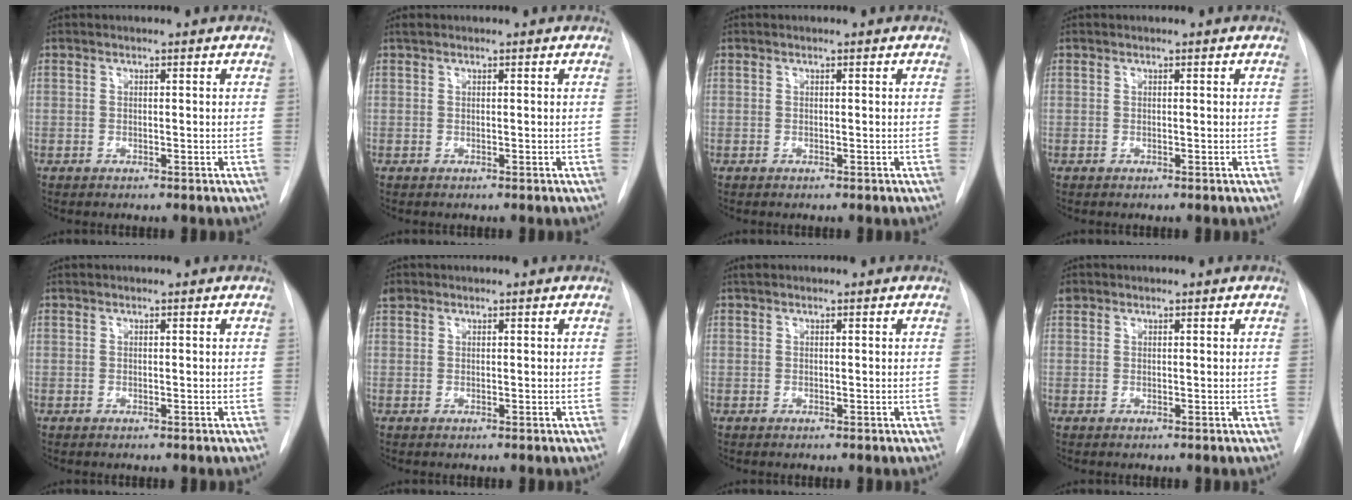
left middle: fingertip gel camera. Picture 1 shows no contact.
{"total": 0.5, "force": [0.4, 0.2, 0.2], "torque": [-0.008, 0.011, 0.010]}
{"total": 0.0}
{"total": 0.0}
{"total": 0.0}
{"total": 1.2, "force": [0.9, 0.8, 0.2], "torque": [-0.004, 0.016, 0.015]}
{"total": 0.6, "force": [0.6, 0.3, 0.2], "torque": [-0.010, 0.013, 0.012]}
{"total": 0.9, "force": [0.7, 0.6, 0.1], "torque": [-0.003, 0.016, 0.012]}